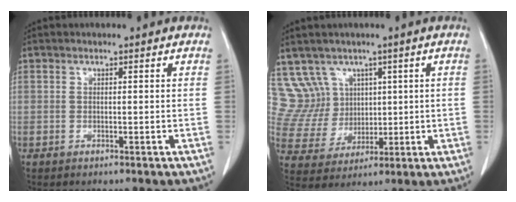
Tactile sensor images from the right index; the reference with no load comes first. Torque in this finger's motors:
{"motor_torque": [-0.24, 0.31, -0.08, -0.04]}